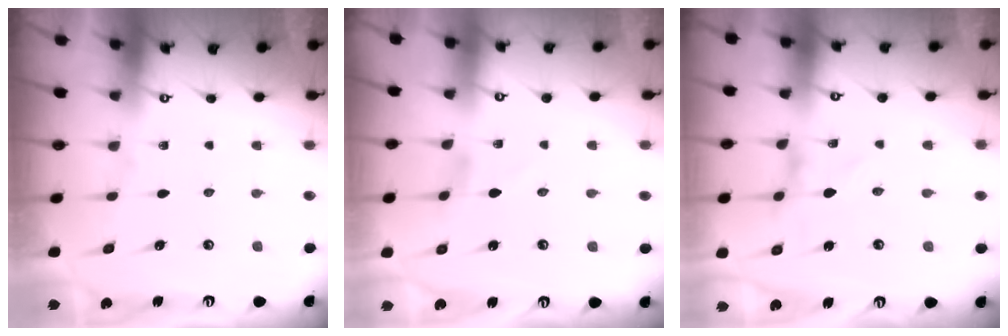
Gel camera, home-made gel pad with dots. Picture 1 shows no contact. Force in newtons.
{"total": 1.1, "press": 1.1, "slide": 0.1}
{"total": 0.0}